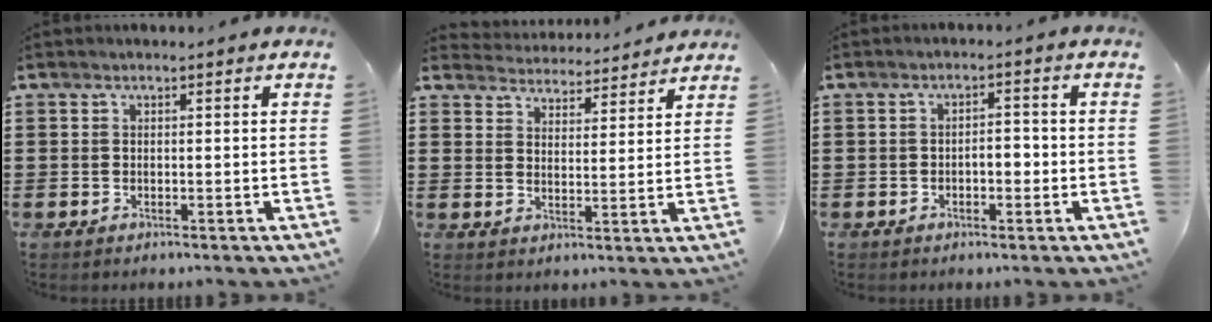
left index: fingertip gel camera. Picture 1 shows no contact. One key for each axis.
{"total": 4.3, "fx": 4.3, "fy": 0.1, "fz": -0.2, "tx": -0.016, "ty": -0.027, "tz": 0.074}
{"total": 2.7, "fx": -1.1, "fy": 1.3, "fz": 2.1, "tx": -0.042, "ty": 0.004, "tz": -0.025}